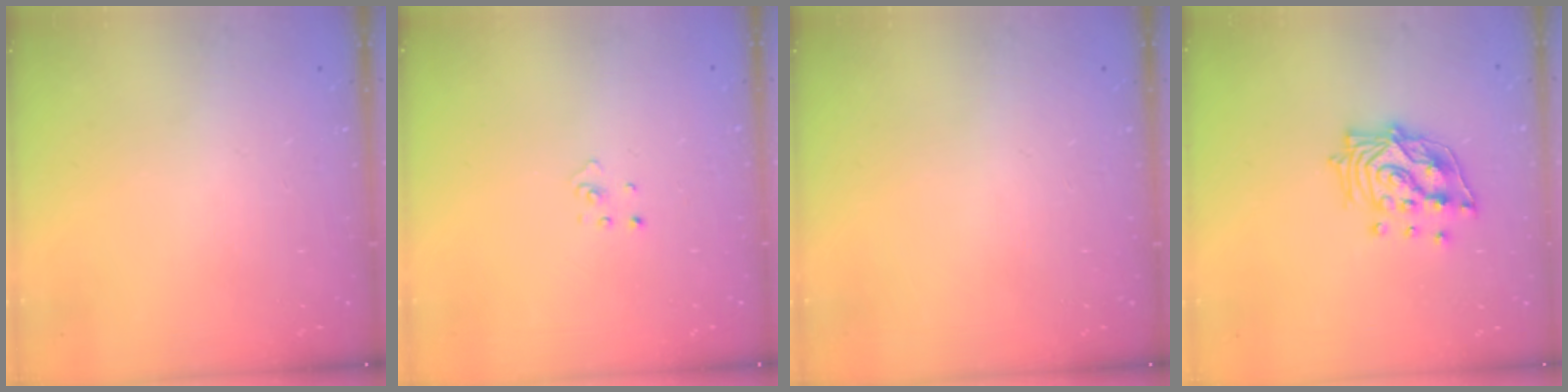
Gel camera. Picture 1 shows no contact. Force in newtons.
{"total": 1.9, "press": 1.9, "slide": 0.1}
{"total": 0.0}
{"total": 14.5, "press": 14.4, "slide": 1.6}